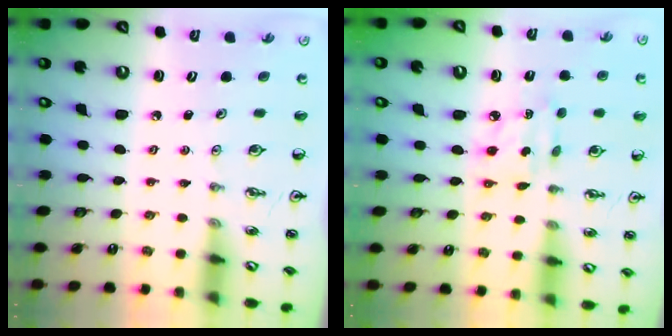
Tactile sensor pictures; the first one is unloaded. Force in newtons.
{"total": 4.3, "press": 4.3, "slide": 0.1}